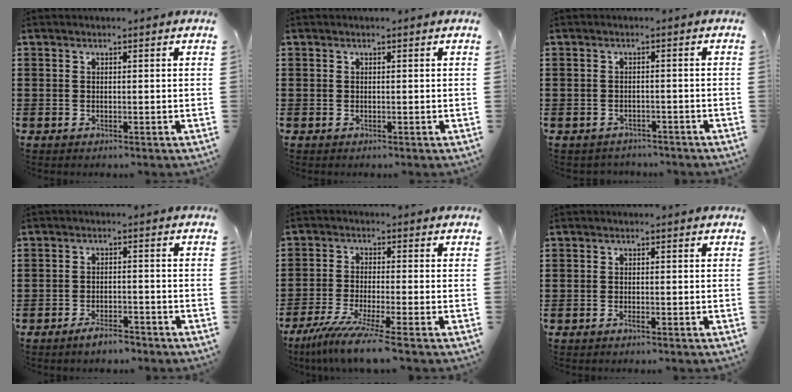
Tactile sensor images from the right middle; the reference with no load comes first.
{"total": 0.0}
{"total": 1.5, "force": [-1.4, 0.4, -0.2], "torque": [-0.003, 0.001, -0.033]}
{"total": 2.9, "force": [-2.5, 0.6, 1.3], "torque": [-0.021, 0.006, -0.047]}
{"total": 6.2, "force": [-4.8, -0.6, 4.0], "torque": [-0.090, -0.027, -0.094]}
{"total": 0.7, "force": [-0.5, 0.1, 0.5], "torque": [-0.010, -0.003, -0.008]}